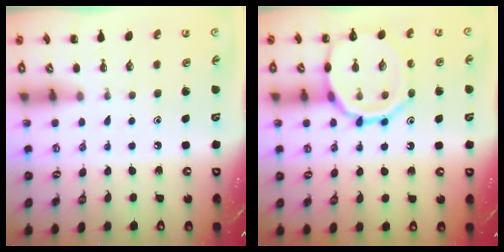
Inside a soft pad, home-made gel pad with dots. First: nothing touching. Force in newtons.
{"total": 15.2, "press": 15.1, "slide": 1.3}